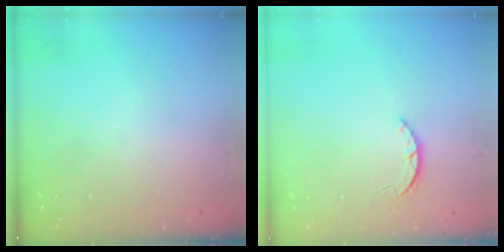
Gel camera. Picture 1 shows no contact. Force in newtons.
{"total": 1.9, "press": 1.9, "slide": 0.3}